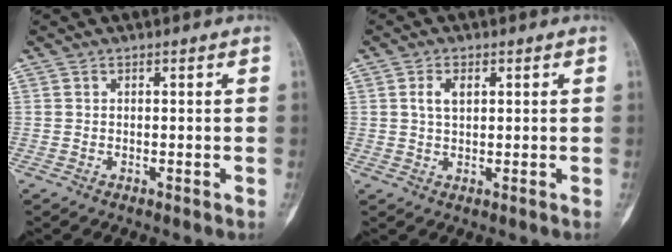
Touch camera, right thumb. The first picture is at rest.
{"total": 3.1, "force": [1.0, 1.6, 2.5], "torque": [-0.048, 0.003, 0.020]}